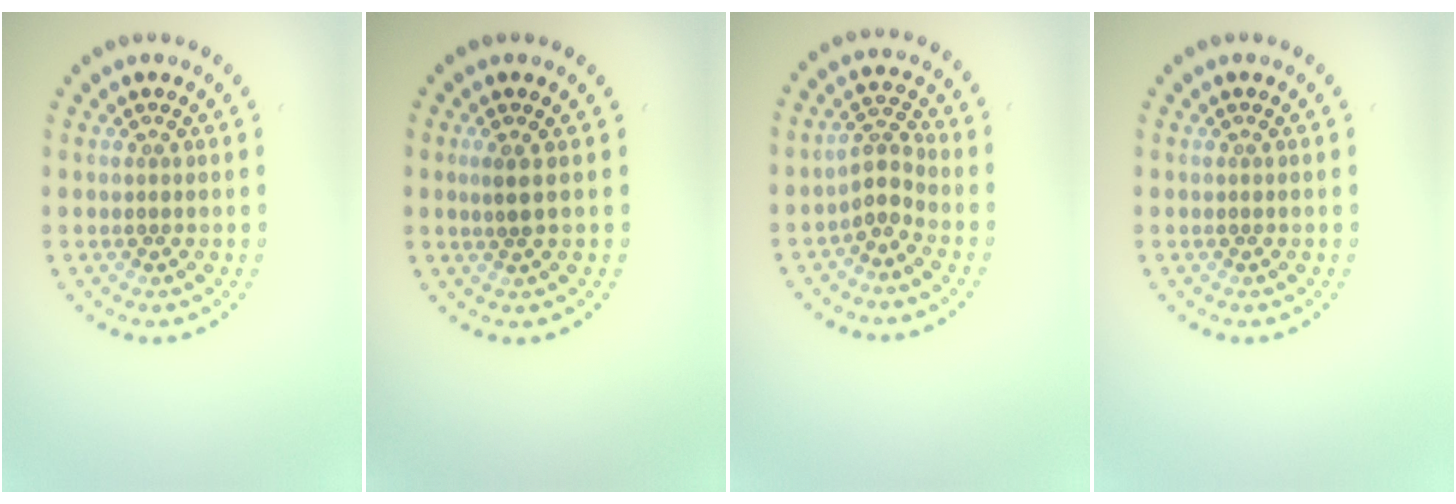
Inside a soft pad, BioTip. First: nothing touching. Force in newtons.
{"total": 1.3, "press": 1.0, "slide": 0.8}
{"total": 2.3, "press": 1.7, "slide": 1.5}
{"total": 0.0}